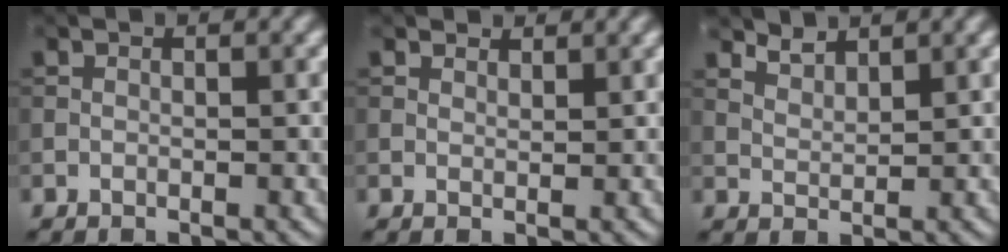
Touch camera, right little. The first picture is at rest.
{"total": 1.7, "force": [1.6, 0.6, 0.3], "torque": [-0.009, 0.001, 0.023]}
{"total": 2.0, "force": [1.9, 0.4, 0.5], "torque": [-0.014, -0.001, 0.039]}